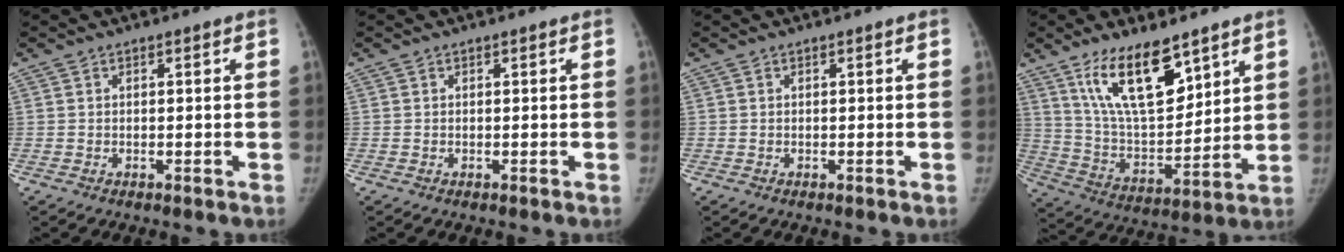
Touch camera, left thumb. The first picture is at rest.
{"total": 0.0}
{"total": 0.0}
{"total": 16.5, "force": [10.4, 6.3, 11.1], "torque": [-0.162, -0.061, 0.204]}